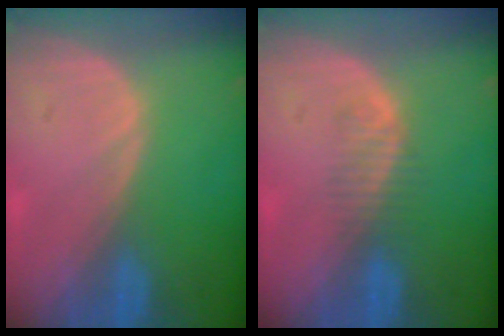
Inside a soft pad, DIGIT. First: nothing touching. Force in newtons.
{"total": 2.2, "press": 2.0, "slide": 0.9}